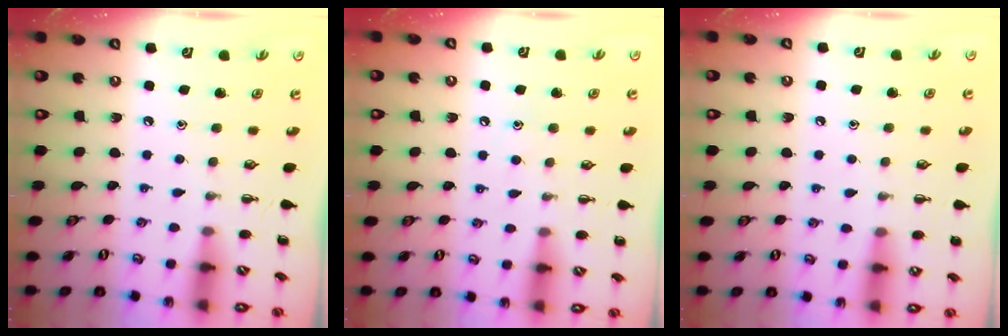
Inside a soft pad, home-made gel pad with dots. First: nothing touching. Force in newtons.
{"total": 5.4, "press": 5.1, "slide": 1.5}
{"total": 3.3, "press": 3.0, "slide": 1.2}